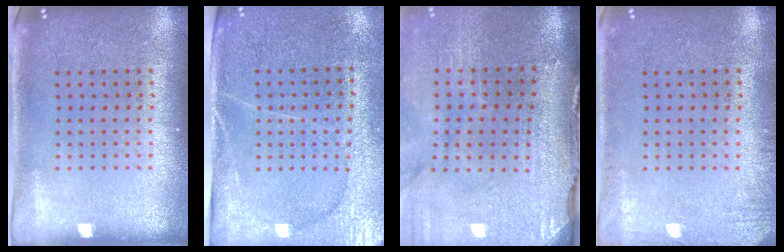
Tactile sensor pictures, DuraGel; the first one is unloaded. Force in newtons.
{"total": 2.9, "press": 2.7, "slide": 1.2}
{"total": 4.4, "press": 3.7, "slide": 2.4}
{"total": 1.5, "press": 1.5, "slide": 0.2}